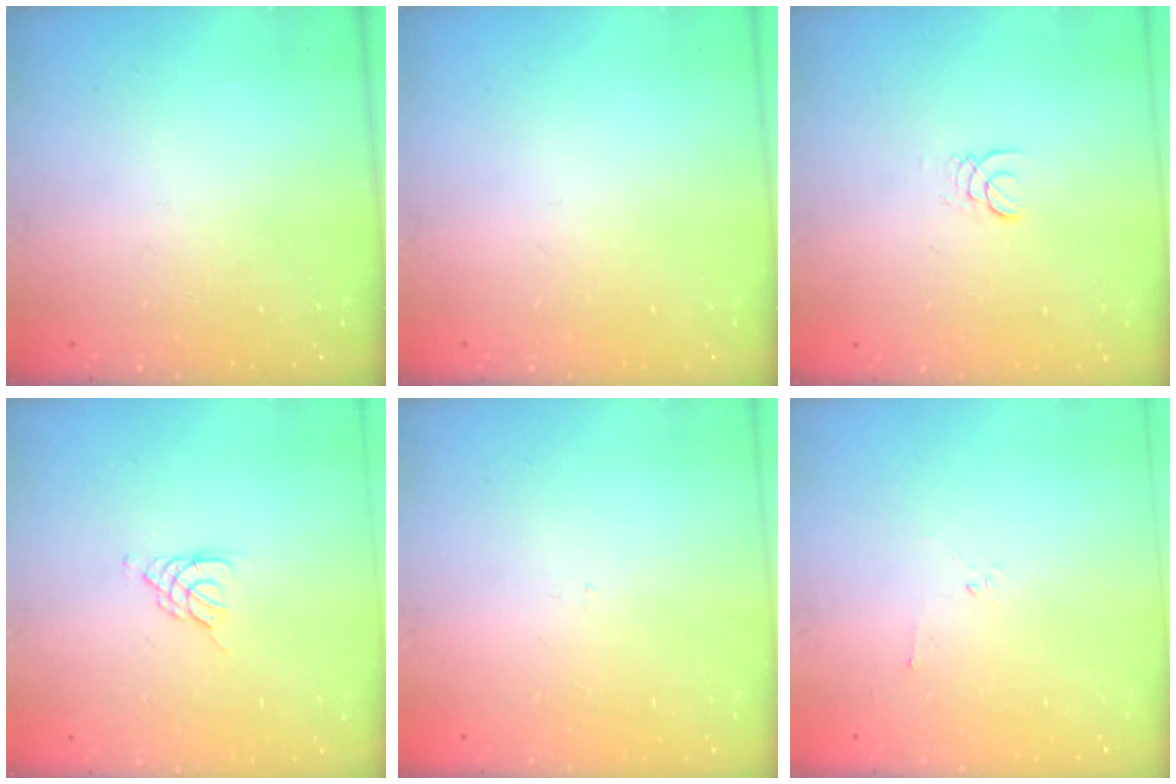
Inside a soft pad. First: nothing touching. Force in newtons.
{"total": 0.0}
{"total": 1.3, "press": 1.3, "slide": 0.1}
{"total": 4.1, "press": 4.1, "slide": 0.6}
{"total": 0.0}
{"total": 2.2, "press": 2.1, "slide": 0.7}